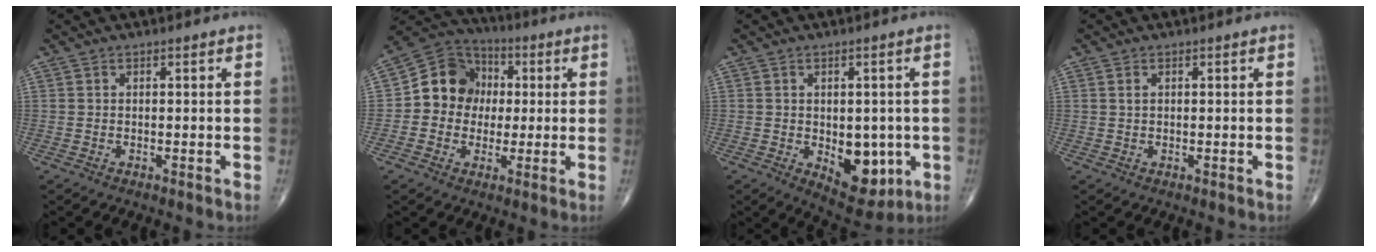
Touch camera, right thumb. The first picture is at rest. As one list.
[{"total": 11.7, "force": [0.4, 10.5, 5.2], "torque": [-0.049, 0.026, -0.005]}, {"total": 10.2, "force": [-2.3, 6.0, 7.9], "torque": [-0.066, -0.011, -0.017]}, {"total": 0.9, "force": [0.4, 0.5, 0.6], "torque": [-0.014, 0.004, 0.009]}]